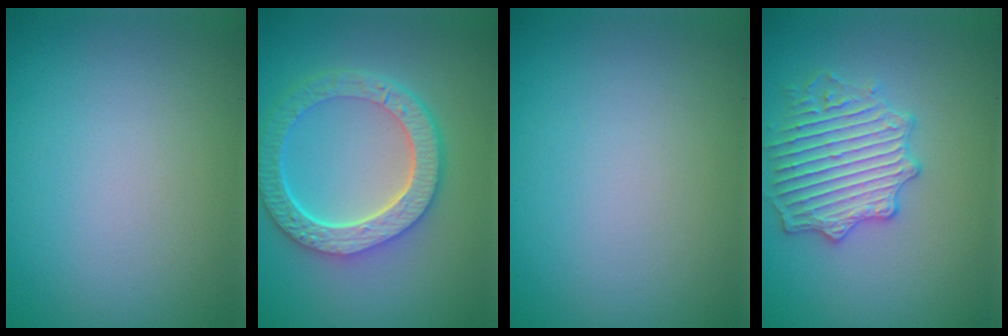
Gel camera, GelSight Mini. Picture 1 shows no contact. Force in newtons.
{"total": 6.4, "press": 4.9, "slide": 4.1}
{"total": 0.0}
{"total": 4.0, "press": 4.0, "slide": 0.2}